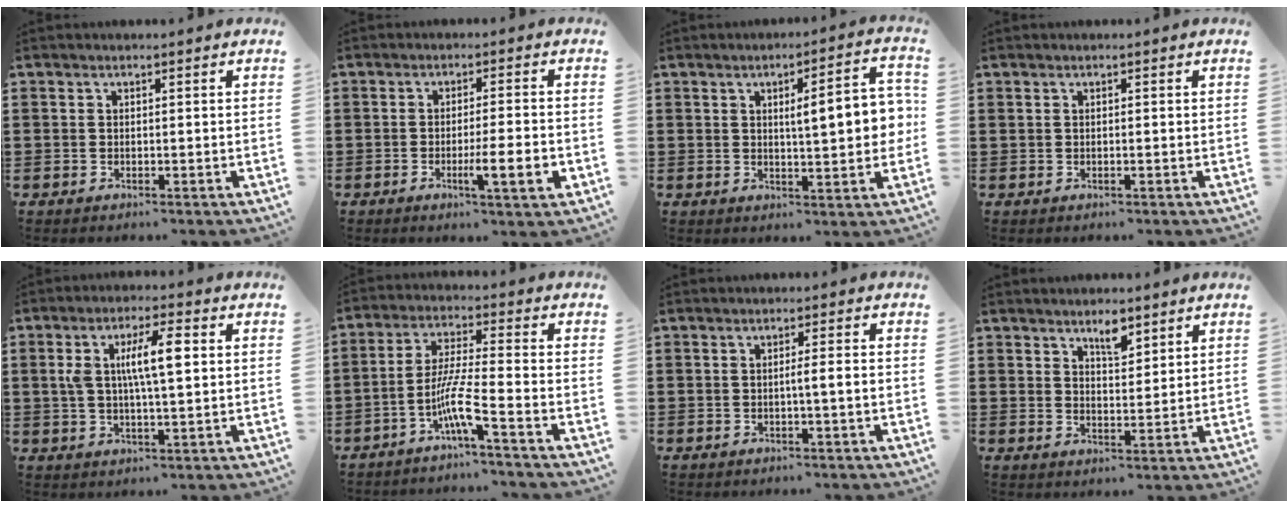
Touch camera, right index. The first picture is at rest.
{"total": 6.7, "force": [-2.1, 0.8, 6.4], "torque": [-0.101, -0.008, -0.032]}
{"total": 7.9, "force": [1.0, 1.7, 7.6], "torque": [-0.118, -0.004, 0.006]}
{"total": 0.0}
{"total": 7.7, "force": [1.4, 2.1, 7.3], "torque": [-0.150, 0.007, 0.018]}
{"total": 7.8, "force": [-4.1, 0.6, 6.7], "torque": [-0.147, -0.012, -0.083]}
{"total": 2.1, "force": [-0.5, -0.2, 2.0], "torque": [-0.034, -0.004, -0.011]}
{"total": 3.6, "force": [2.7, 1.2, 2.0], "torque": [-0.028, -0.002, 0.045]}